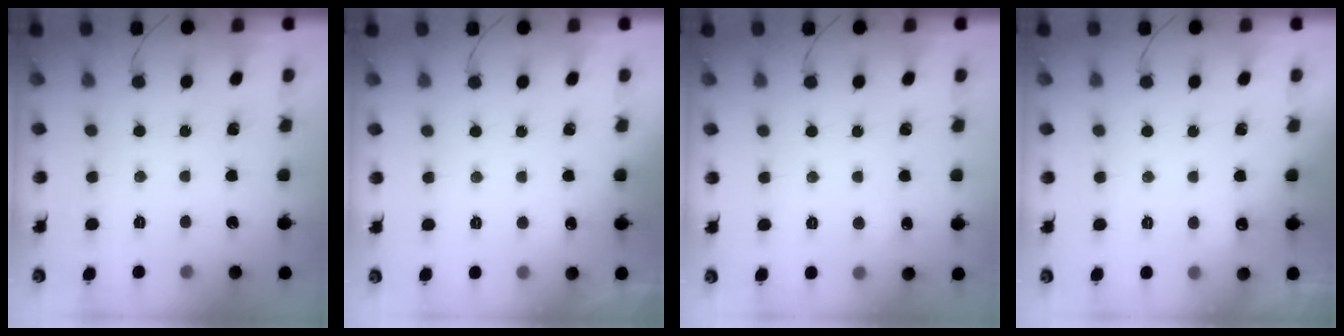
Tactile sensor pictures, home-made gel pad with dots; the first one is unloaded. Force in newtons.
{"total": 2.4, "press": 2.2, "slide": 1.1}
{"total": 5.1, "press": 4.8, "slide": 1.7}
{"total": 6.6, "press": 3.0, "slide": 5.9}